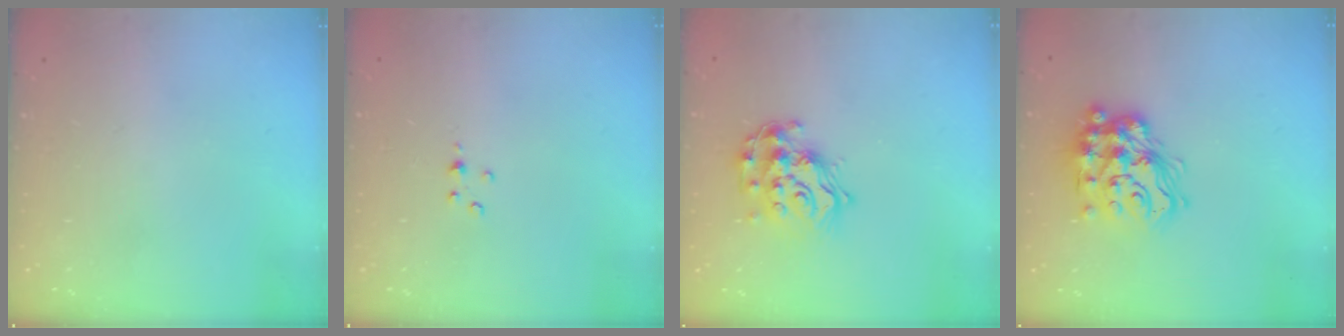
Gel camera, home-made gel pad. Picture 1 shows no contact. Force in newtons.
{"total": 2.2, "press": 2.2, "slide": 0.4}
{"total": 14.9, "press": 14.9, "slide": 1.0}
{"total": 17.4, "press": 17.4, "slide": 1.1}